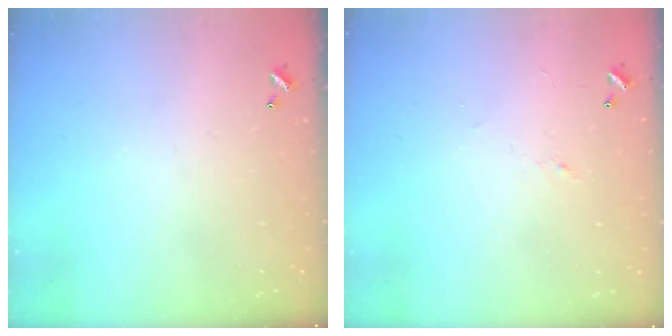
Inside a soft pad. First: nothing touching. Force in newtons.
{"total": 1.2, "press": 1.1, "slide": 0.5}